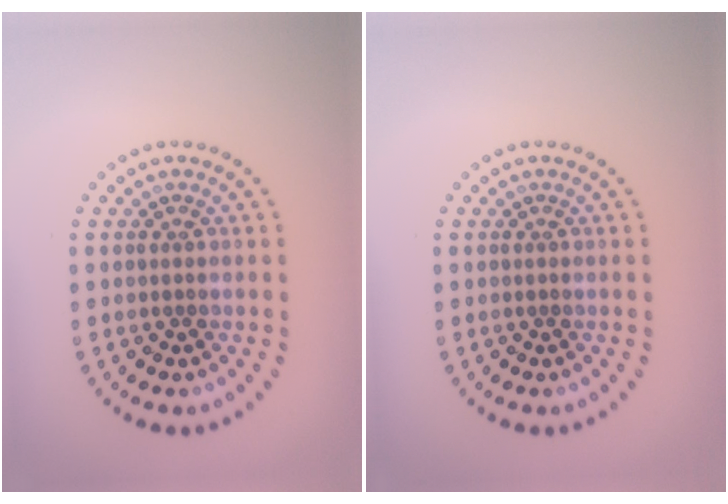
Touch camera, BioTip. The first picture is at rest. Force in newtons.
{"total": 0.0}